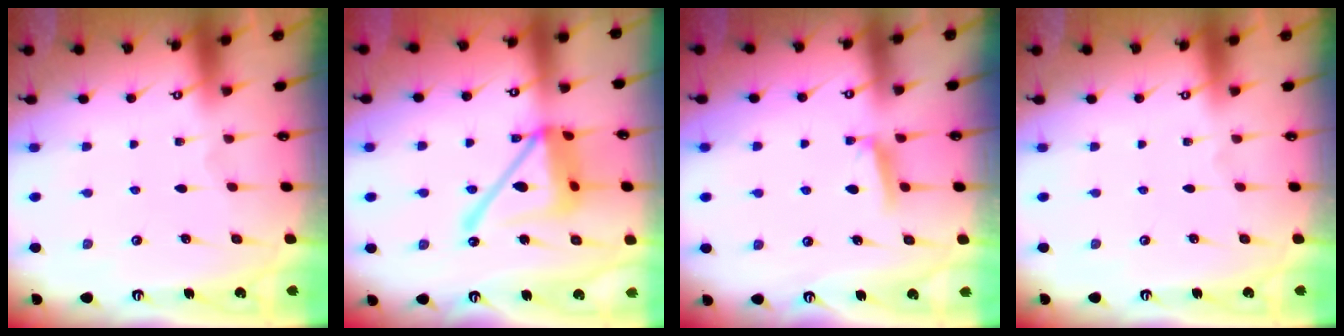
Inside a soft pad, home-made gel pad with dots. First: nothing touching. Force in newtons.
{"total": 18.7, "press": 18.6, "slide": 1.7}
{"total": 5.0, "press": 5.0, "slide": 0.6}
{"total": 0.0}